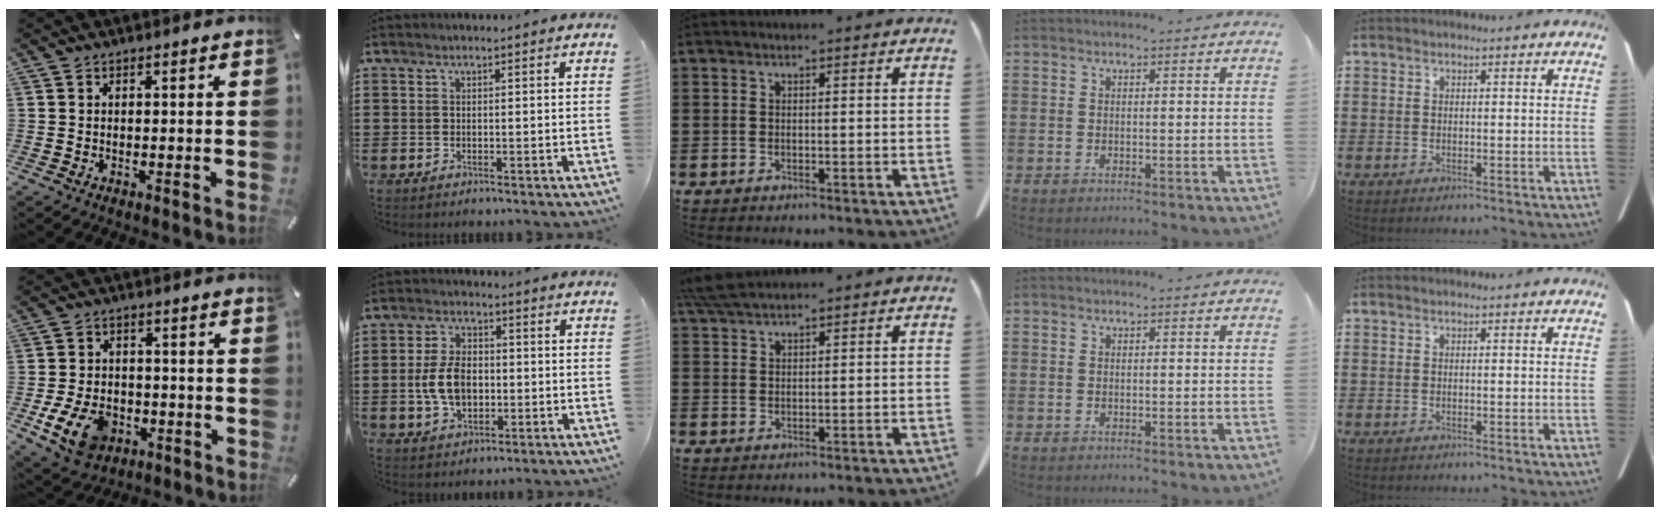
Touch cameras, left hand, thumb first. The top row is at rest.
{"thumb": {"total": 10.5, "force": [-4.5, 6.8, 6.6], "torque": [-0.135, 0.009, -0.080]}, "index": {"total": 7.4, "force": [-1.0, 4.7, 5.6], "torque": [-0.130, 0.005, -0.024]}, "middle": {"total": 3.8, "force": [3.2, 0.4, 2.0], "torque": [-0.049, -0.003, 0.062]}}